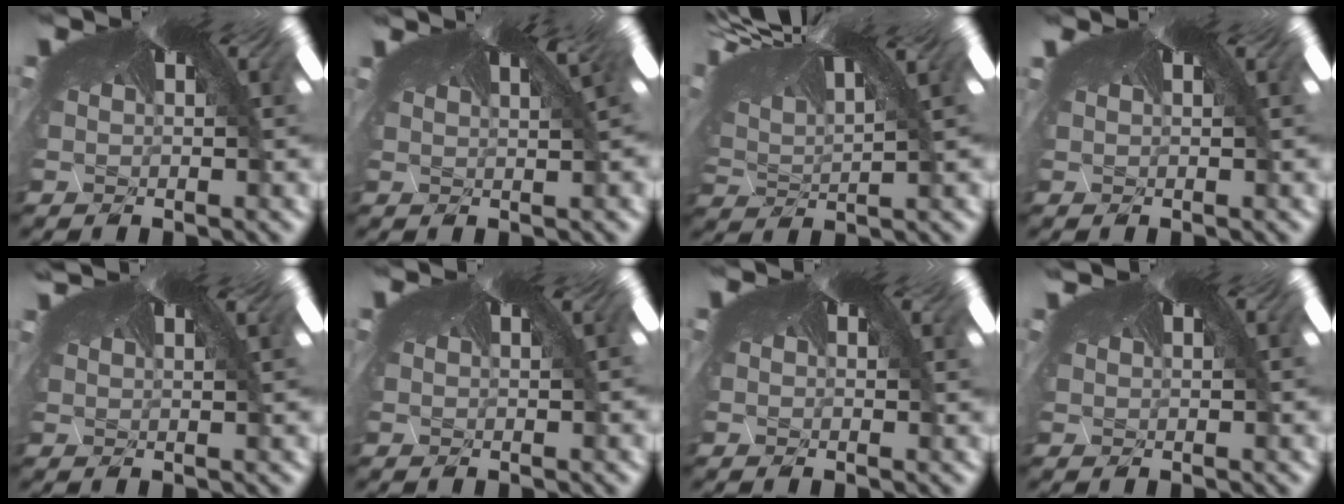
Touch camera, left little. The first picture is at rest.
{"total": 0.7, "force": [0.6, 0.1, 0.4], "torque": [0.004, -0.001, 0.006]}
{"total": 2.3, "force": [-1.3, -0.2, 1.9], "torque": [-0.039, -0.005, -0.008]}
{"total": 0.8, "force": [0.0, -0.3, -0.8], "torque": [0.013, -0.005, 0.003]}
{"total": 0.6, "force": [0.6, 0.0, 0.0], "torque": [-0.010, 0.002, 0.010]}
{"total": 0.7, "force": [-0.3, -0.4, -0.5], "torque": [0.008, -0.004, 0.000]}
{"total": 0.9, "force": [0.4, 0.6, 0.7], "torque": [-0.010, 0.002, 0.006]}
{"total": 0.7, "force": [0.2, 0.0, -0.6], "torque": [0.005, -0.004, 0.006]}